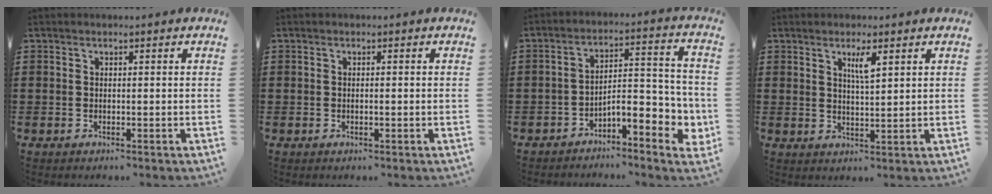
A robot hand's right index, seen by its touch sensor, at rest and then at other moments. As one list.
[{"total": 0.6, "force": [-0.1, 0.1, 0.5], "torque": [-0.011, -0.003, -0.002]}, {"total": 6.2, "force": [-3.6, 2.2, 4.6], "torque": [-0.064, -0.014, -0.071]}, {"total": 3.2, "force": [1.7, 0.6, 2.6], "torque": [-0.048, 0.000, 0.026]}]